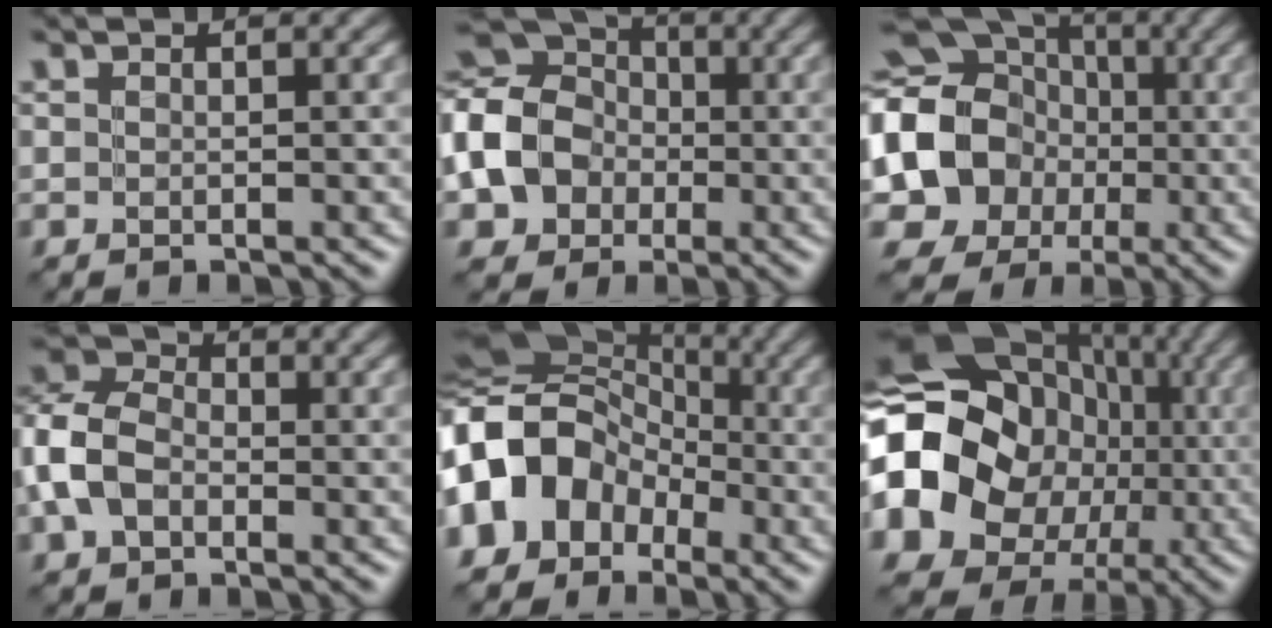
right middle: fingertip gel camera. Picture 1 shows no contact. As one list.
[{"total": 10.8, "force": [-1.9, 9.0, 5.6], "torque": [-0.127, -0.003, -0.068]}, {"total": 13.4, "force": [-1.2, 11.7, 6.4], "torque": [-0.136, -0.013, -0.048]}, {"total": 6.4, "force": [-1.7, 4.7, 4.0], "torque": [-0.097, 0.009, -0.051]}, {"total": 12.8, "force": [-4.0, 10.7, 5.8], "torque": [-0.110, -0.004, -0.114]}, {"total": 17.0, "force": [-1.6, 14.4, 9.0], "torque": [-0.190, -0.002, -0.042]}]